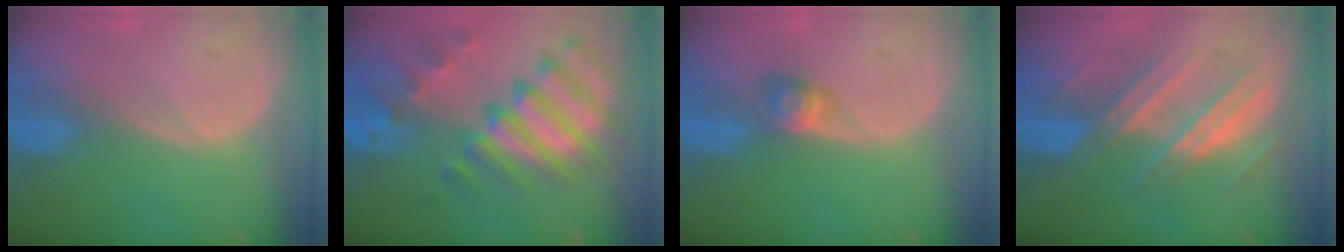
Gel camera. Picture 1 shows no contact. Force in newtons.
{"total": 11.5, "press": 9.8, "slide": 6.0}
{"total": 2.9, "press": 2.6, "slide": 1.4}
{"total": 7.4, "press": 7.3, "slide": 1.0}